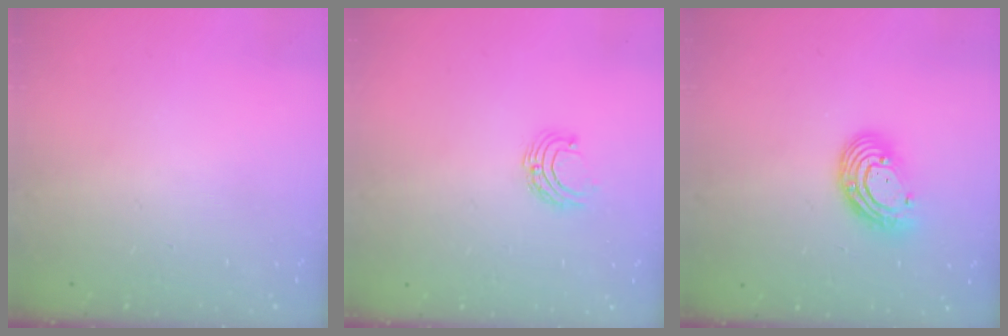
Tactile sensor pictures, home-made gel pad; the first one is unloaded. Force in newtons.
{"total": 5.2, "press": 5.2, "slide": 0.5}
{"total": 10.5, "press": 10.4, "slide": 1.1}